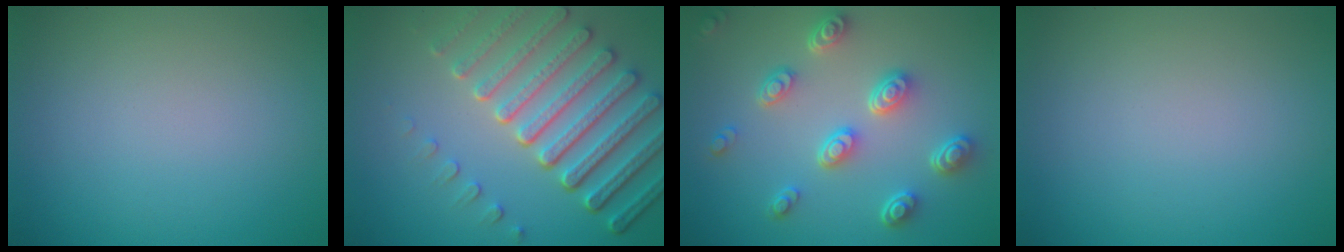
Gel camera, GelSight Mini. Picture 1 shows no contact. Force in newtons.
{"total": 7.9, "press": 5.8, "slide": 5.4}
{"total": 5.0, "press": 3.9, "slide": 3.1}
{"total": 0.0}